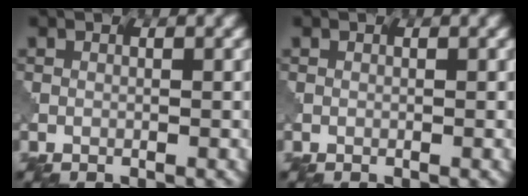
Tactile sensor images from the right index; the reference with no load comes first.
{"total": 0.0}